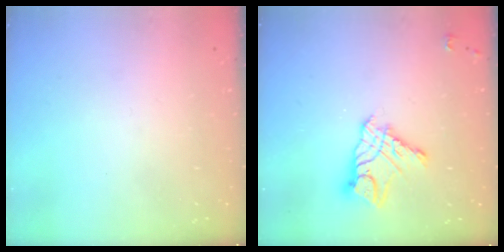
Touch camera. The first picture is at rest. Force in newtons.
{"total": 10.8, "press": 10.8, "slide": 1.0}